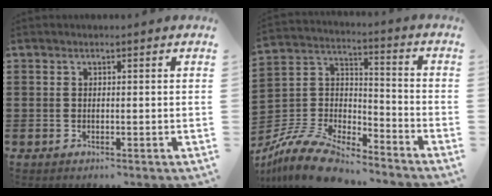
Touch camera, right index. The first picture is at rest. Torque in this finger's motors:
{"motor_torque": [-0.98, 1.16, 0.38, 0.04]}